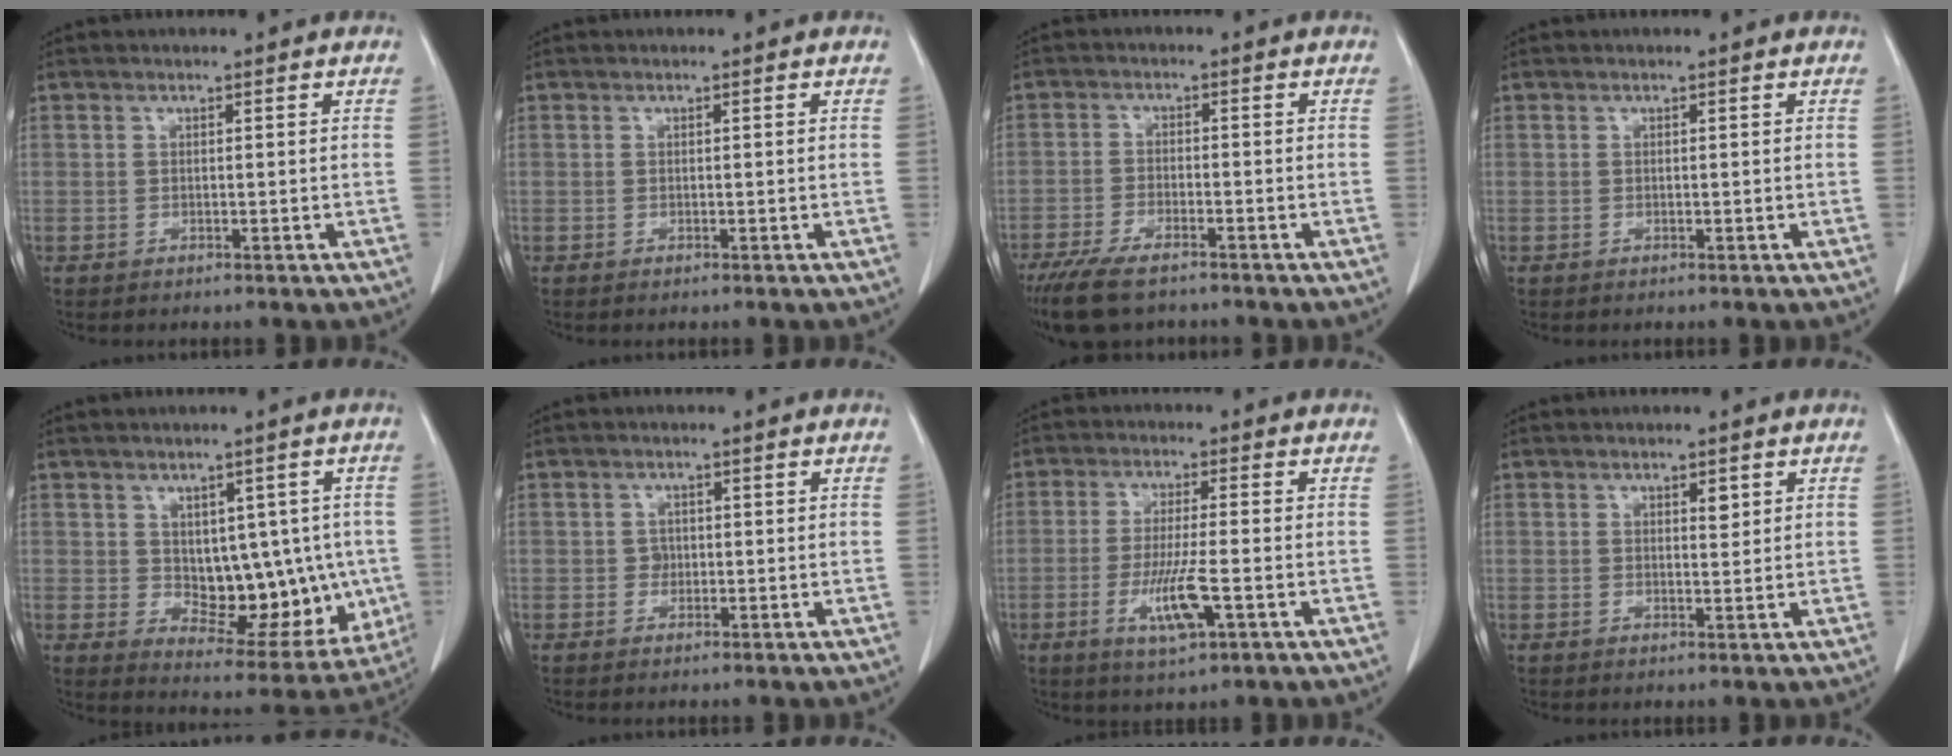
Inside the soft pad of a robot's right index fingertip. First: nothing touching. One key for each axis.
{"total": 0.0}
{"total": 8.7, "fx": -6.7, "fy": 2.5, "fz": 4.9, "tx": -0.089, "ty": -0.019, "tz": -0.115}
{"total": 0.0}
{"total": 13.0, "fx": 0.2, "fy": 7.3, "fz": 10.7, "tx": -0.121, "ty": 0.010, "tz": 0.036}
{"total": 1.1, "fx": 0.1, "fy": 1.0, "fz": 0.3, "tx": 0.002, "ty": 0.005, "tz": 0.005}
{"total": 7.2, "fx": -2.3, "fy": 0.6, "fz": 6.7, "tx": -0.128, "ty": -0.014, "tz": -0.036}
{"total": 1.5, "fx": 0.8, "fy": 0.6, "fz": 1.2, "tx": -0.018, "ty": -0.004, "tz": 0.012}